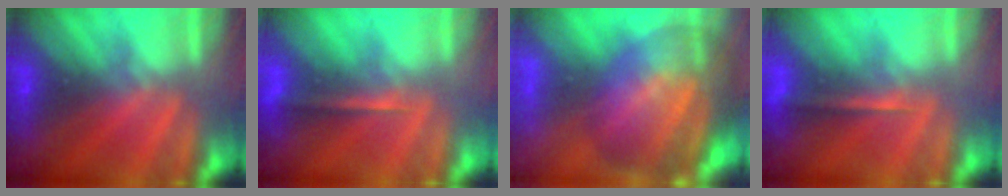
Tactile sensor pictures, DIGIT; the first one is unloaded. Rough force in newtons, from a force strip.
{"total": 1.3}
{"total": 10.8}
{"total": 1.3}